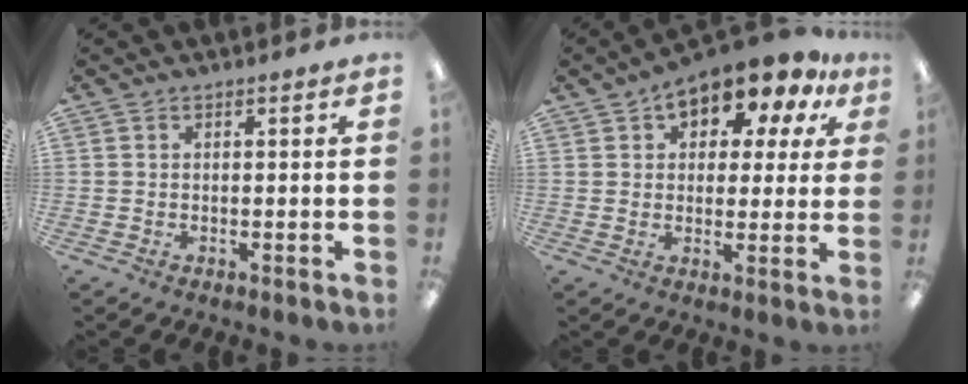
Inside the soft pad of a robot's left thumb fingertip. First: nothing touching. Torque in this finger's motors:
{"motor_torque": [0.20, 0.66, -0.04, -0.06, 0.10]}